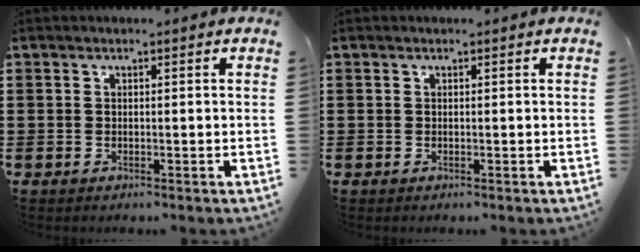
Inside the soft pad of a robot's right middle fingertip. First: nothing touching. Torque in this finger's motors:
{"motor_torque": [-0.19, 0.28, 0.01, 0.02]}